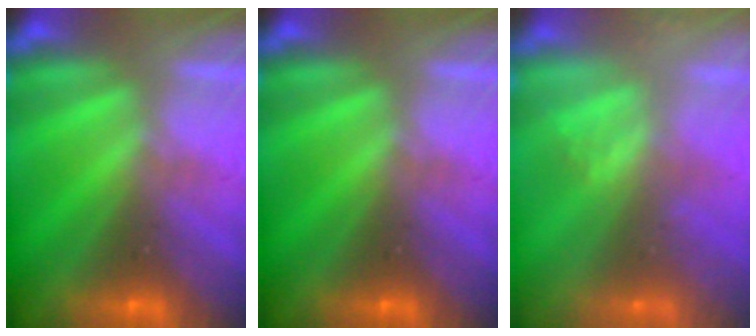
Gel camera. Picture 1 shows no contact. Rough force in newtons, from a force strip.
{"total": 0.0}
{"total": 2.1}